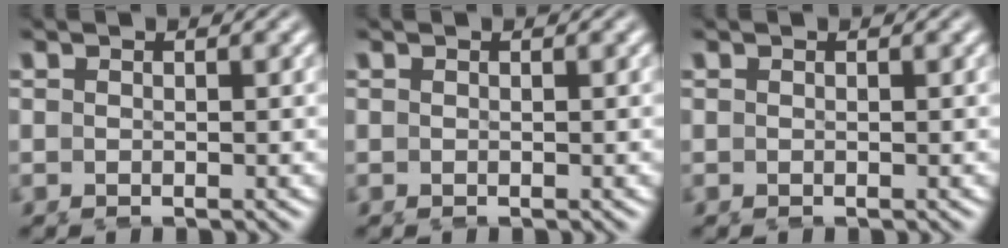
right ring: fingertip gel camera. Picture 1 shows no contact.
{"total": 0.0}
{"total": 0.0}